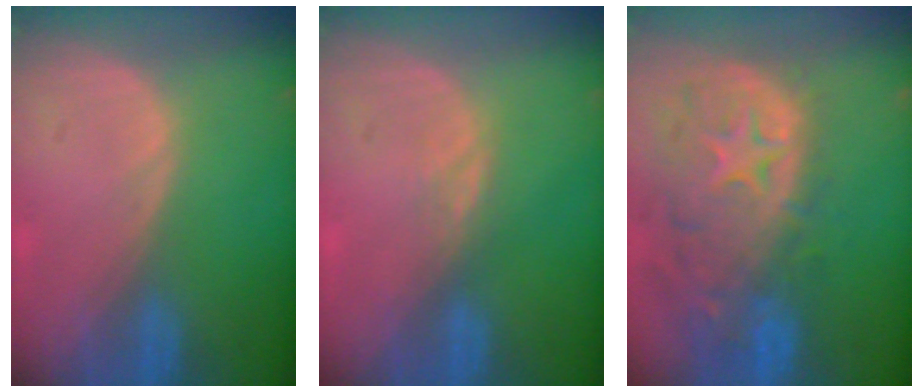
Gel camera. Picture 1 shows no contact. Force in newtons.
{"total": 1.4, "press": 1.4, "slide": 0.3}
{"total": 13.9, "press": 11.4, "slide": 8.1}